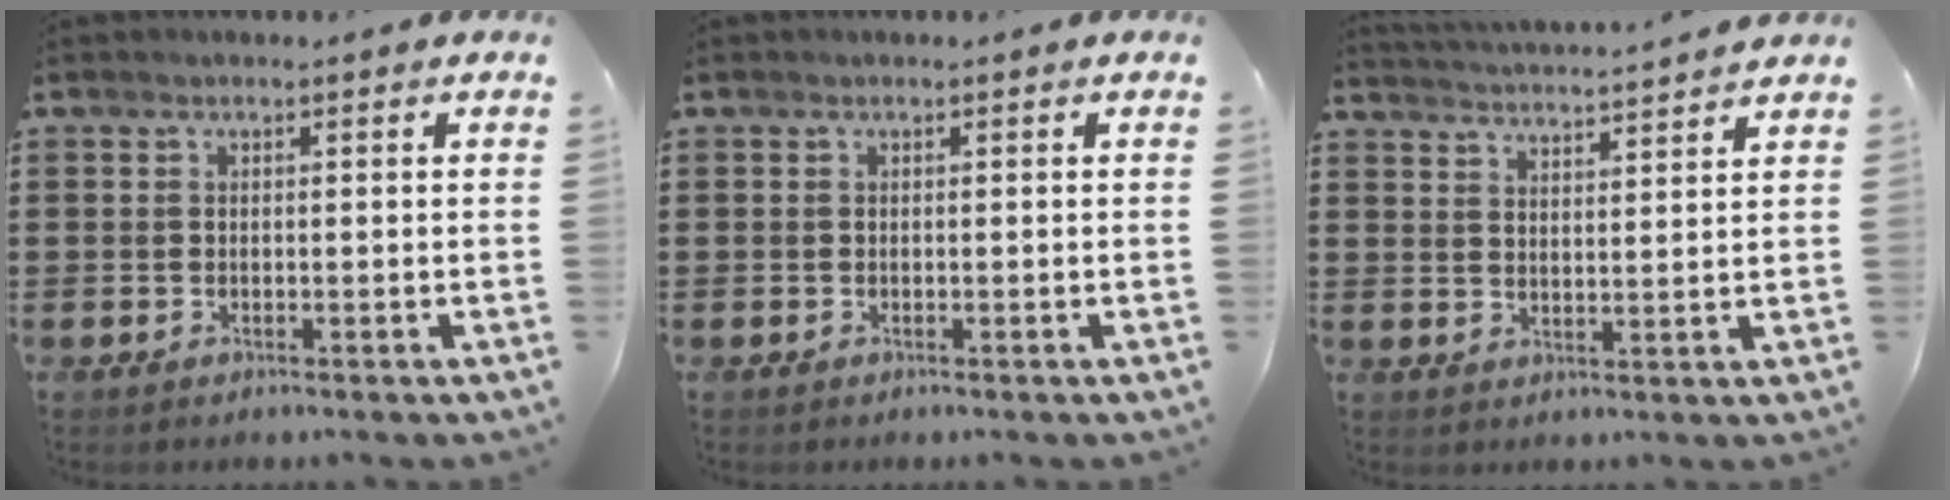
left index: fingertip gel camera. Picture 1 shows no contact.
{"total": 0.0}
{"total": 3.3, "force": [3.2, -0.8, 0.0], "torque": [-0.014, -0.025, 0.054]}